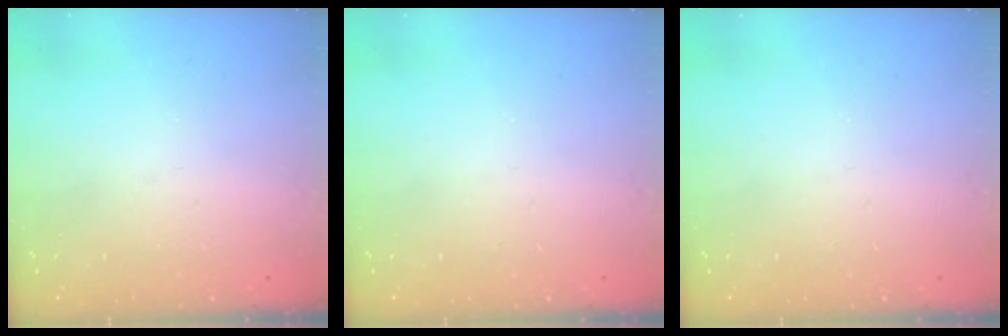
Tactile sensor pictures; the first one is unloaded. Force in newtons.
{"total": 0.0}
{"total": 0.0}